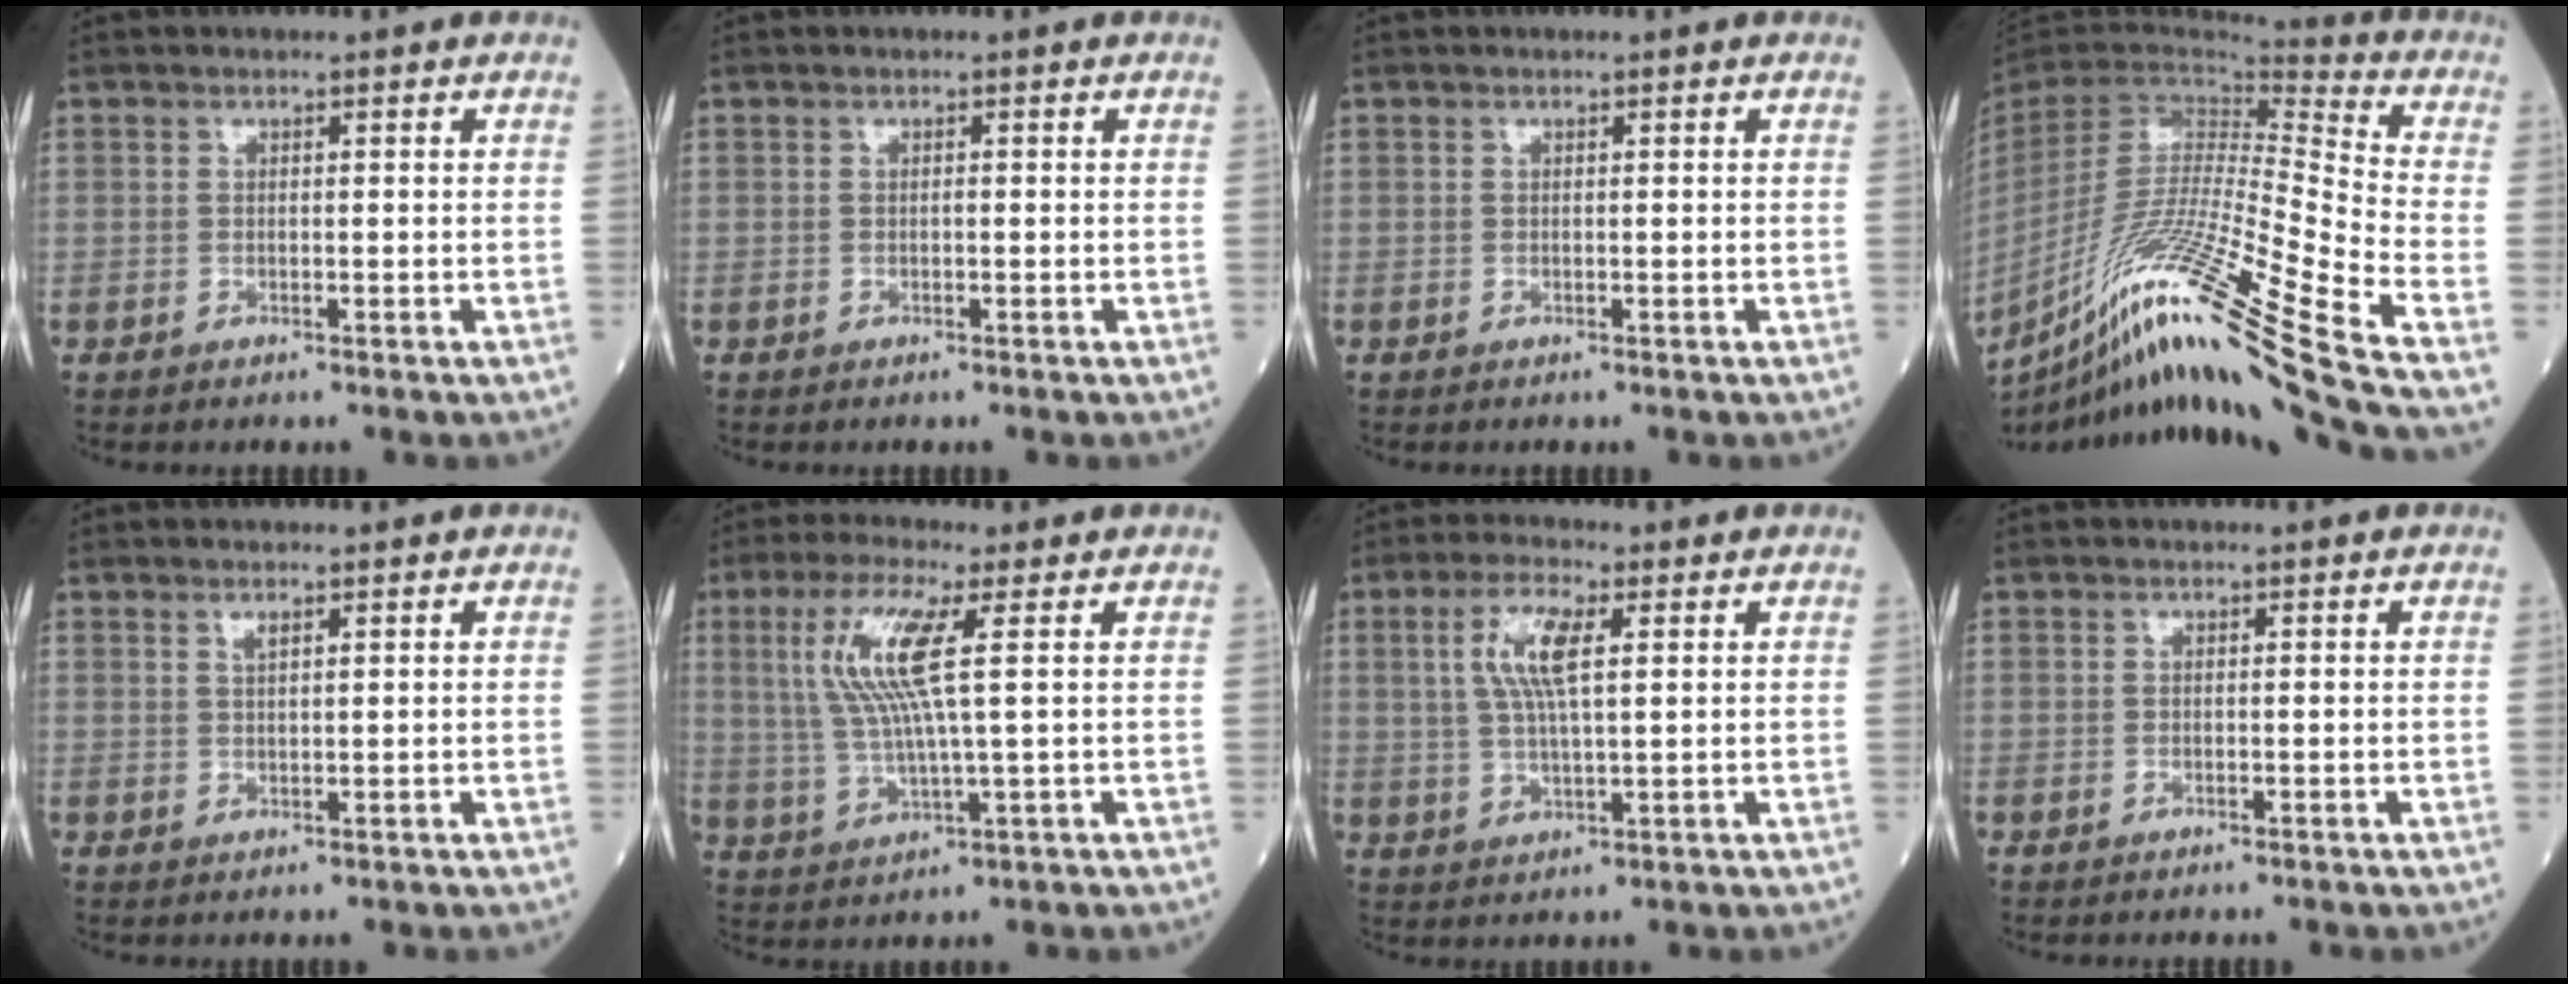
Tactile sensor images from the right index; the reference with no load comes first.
{"total": 0.0}
{"total": 0.0}
{"total": 27.2, "force": [-17.1, -2.2, 20.9], "torque": [-0.359, -0.061, -0.313]}
{"total": 1.2, "force": [0.8, 0.3, 0.9], "torque": [-0.019, -0.001, 0.016]}
{"total": 9.8, "force": [2.7, 0.4, 9.4], "torque": [-0.210, 0.007, 0.051]}
{"total": 7.1, "force": [2.1, 1.5, 6.6], "torque": [-0.139, 0.007, 0.042]}
{"total": 0.0}